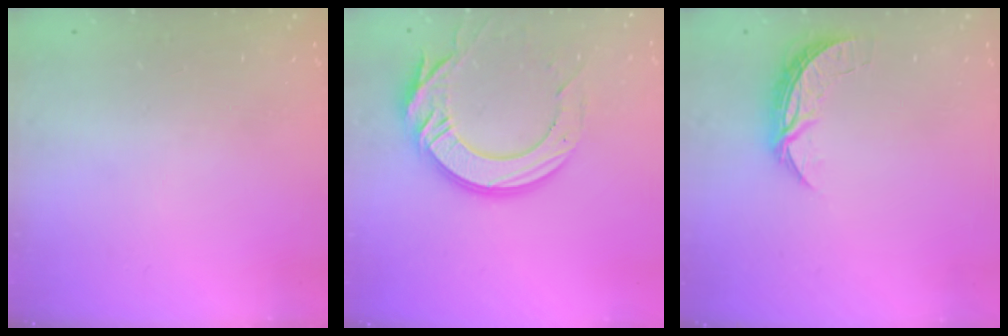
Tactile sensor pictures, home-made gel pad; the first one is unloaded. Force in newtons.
{"total": 16.4, "press": 16.4, "slide": 1.2}
{"total": 6.6, "press": 6.5, "slide": 0.4}